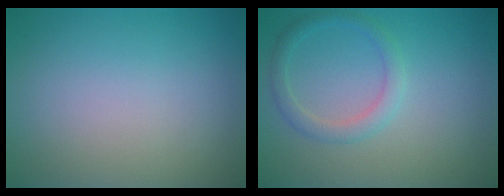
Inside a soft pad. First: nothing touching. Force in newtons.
{"total": 2.0, "press": 2.0, "slide": 0.1}